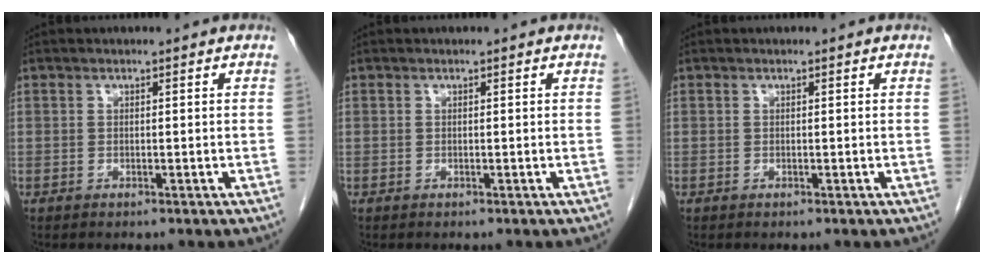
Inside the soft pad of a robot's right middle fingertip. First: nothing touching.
{"total": 0.0}
{"total": 0.0}